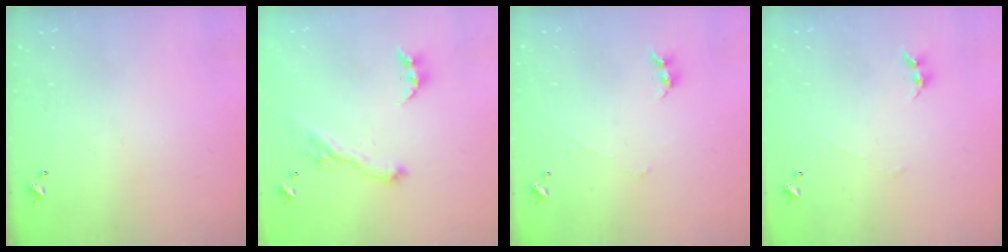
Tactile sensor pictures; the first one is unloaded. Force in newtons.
{"total": 1.8, "press": 1.7, "slide": 0.4}
{"total": 1.0, "press": 0.8, "slide": 0.6}
{"total": 1.5, "press": 1.4, "slide": 0.5}